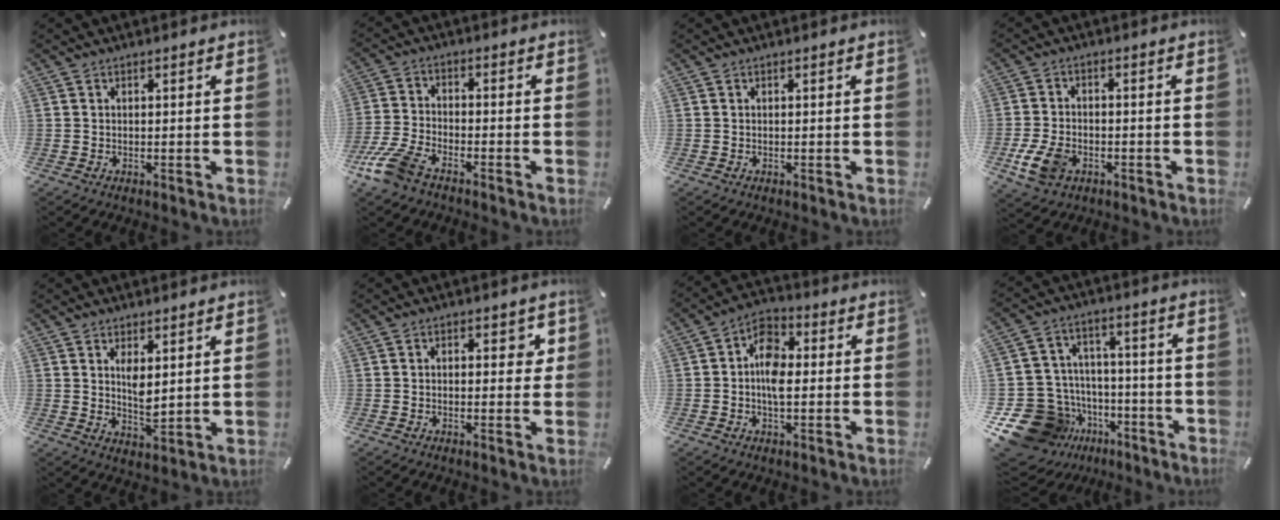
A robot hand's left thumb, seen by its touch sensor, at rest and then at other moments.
{"total": 8.7, "force": [-6.1, 3.5, 5.1], "torque": [-0.131, 0.013, -0.123]}
{"total": 0.0}
{"total": 8.0, "force": [-3.2, 5.3, 5.0], "torque": [-0.116, 0.008, -0.058]}
{"total": 4.9, "force": [2.7, 2.1, 3.5], "torque": [-0.069, -0.017, 0.041]}
{"total": 3.3, "force": [0.4, 1.9, 2.6], "torque": [-0.029, 0.001, -0.002]}
{"total": 7.7, "force": [-0.7, 4.7, 6.1], "torque": [-0.104, 0.008, -0.015]}
{"total": 17.7, "force": [-8.5, 14.1, 6.4], "torque": [-0.116, 0.047, -0.114]}